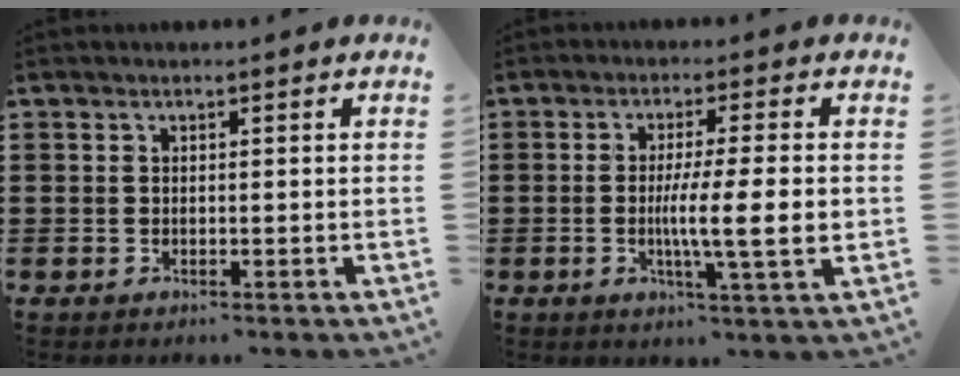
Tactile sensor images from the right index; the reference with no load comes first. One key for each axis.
{"total": 8.7, "fx": -1.0, "fy": 0.6, "fz": 8.6, "tx": -0.146, "ty": -0.015, "tz": -0.021}